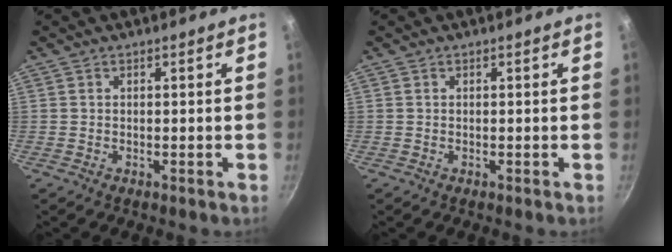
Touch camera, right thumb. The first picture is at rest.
{"total": 0.0}